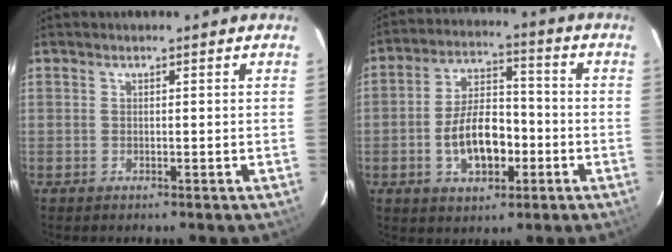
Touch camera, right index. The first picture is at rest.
{"total": 11.1, "force": [-3.3, 5.9, 8.7], "torque": [-0.168, 0.019, -0.048]}